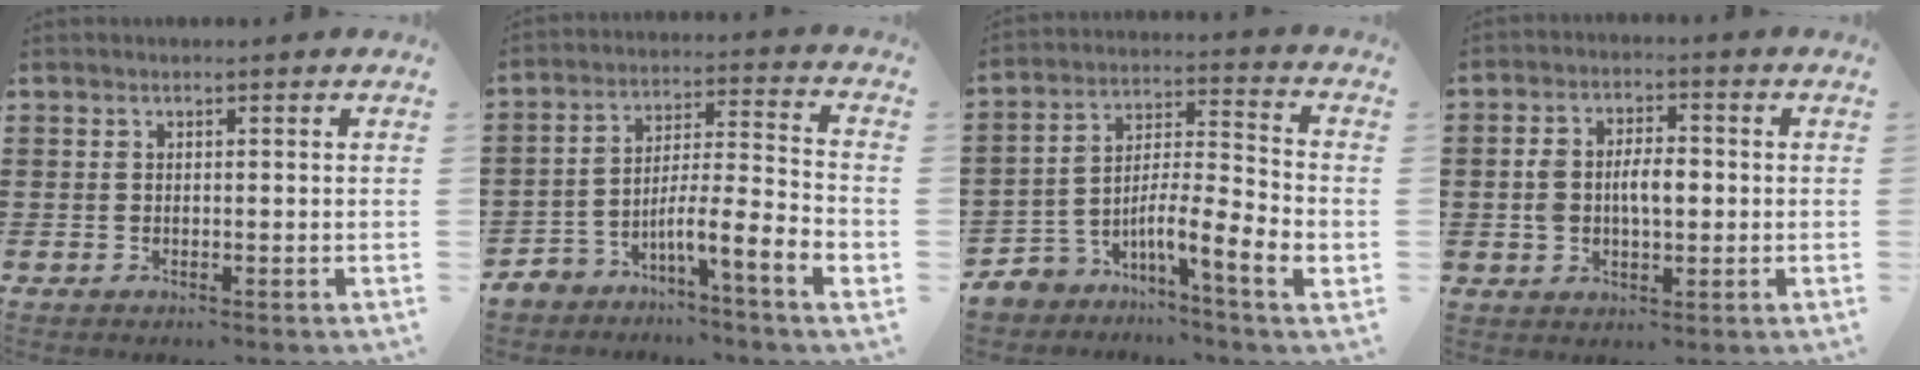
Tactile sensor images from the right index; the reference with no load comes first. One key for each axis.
{"total": 7.8, "fx": -5.0, "fy": 0.7, "fz": 5.9, "tx": -0.102, "ty": -0.015, "tz": -0.097}
{"total": 9.1, "fx": -4.4, "fy": 1.8, "fz": 7.8, "tx": -0.150, "ty": -0.018, "tz": -0.085}
{"total": 5.4, "fx": -0.2, "fy": 2.9, "fz": 4.6, "tx": -0.088, "ty": 0.005, "tz": -0.010}